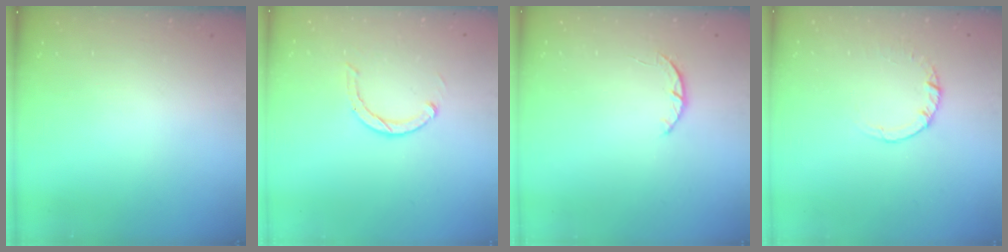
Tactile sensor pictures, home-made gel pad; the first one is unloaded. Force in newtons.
{"total": 2.9, "press": 2.9, "slide": 0.4}
{"total": 2.5, "press": 2.5, "slide": 0.5}
{"total": 2.5, "press": 2.5, "slide": 0.2}